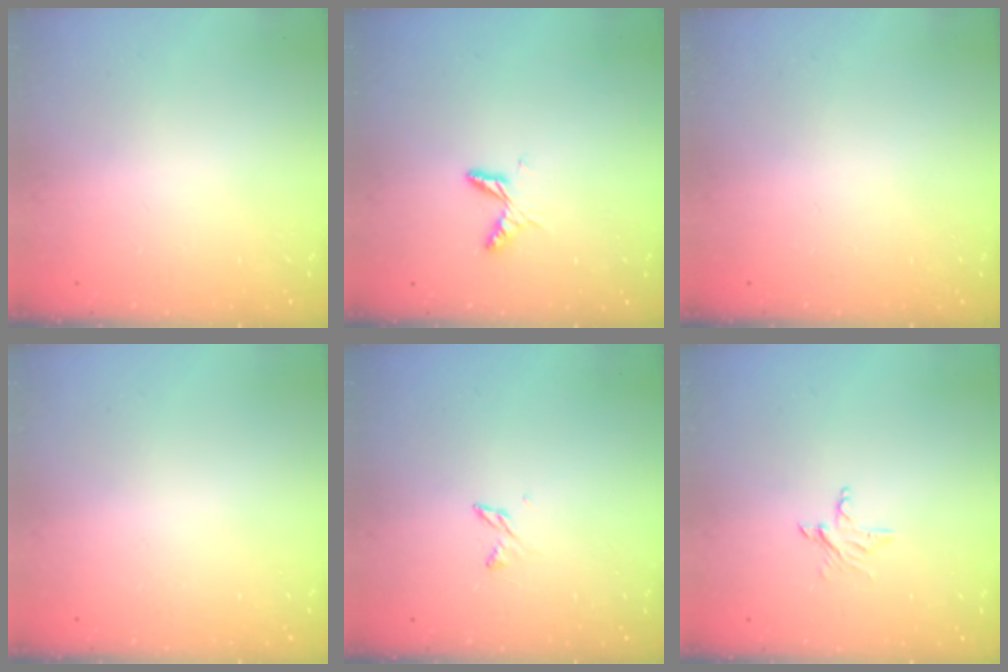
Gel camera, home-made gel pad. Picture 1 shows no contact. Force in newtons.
{"total": 5.6, "press": 5.6, "slide": 0.5}
{"total": 0.0}
{"total": 0.0}
{"total": 2.7, "press": 2.7, "slide": 0.4}
{"total": 3.7, "press": 3.7, "slide": 0.3}